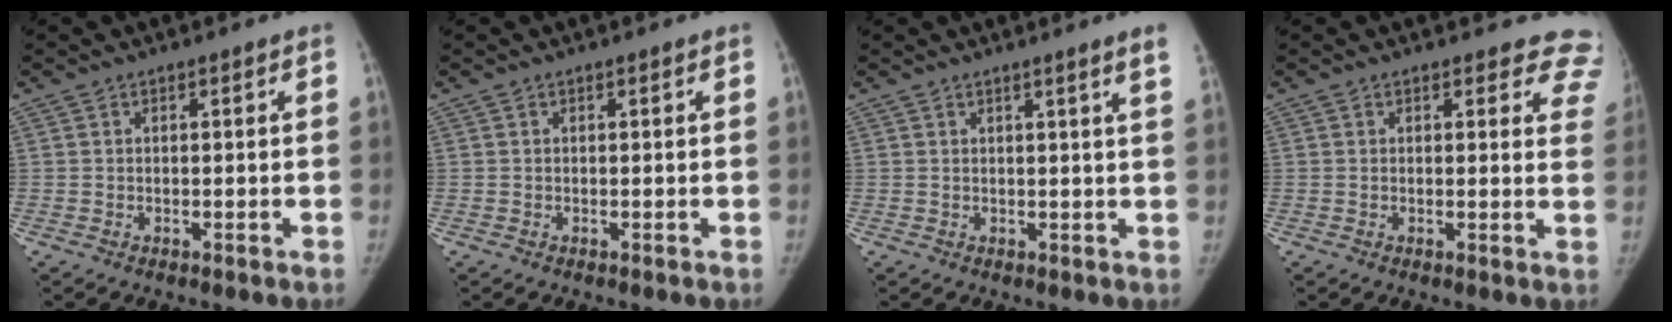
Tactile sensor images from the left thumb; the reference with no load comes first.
{"total": 0.0}
{"total": 2.8, "force": [1.8, -0.8, 2.0], "torque": [-0.028, -0.010, 0.024]}
{"total": 8.2, "force": [7.0, 4.0, 1.3], "torque": [0.045, -0.028, 0.038]}